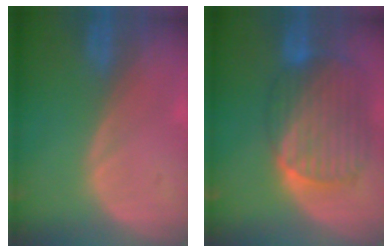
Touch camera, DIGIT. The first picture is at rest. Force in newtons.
{"total": 10.7, "press": 9.1, "slide": 5.5}